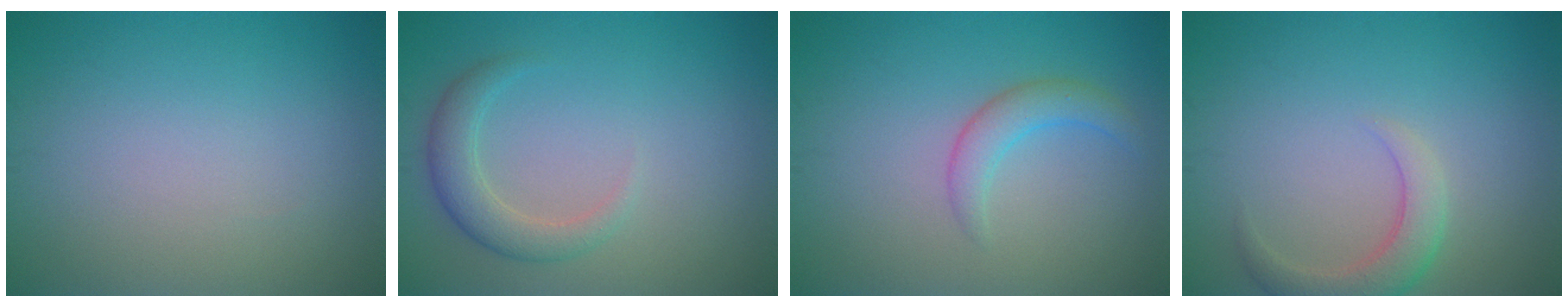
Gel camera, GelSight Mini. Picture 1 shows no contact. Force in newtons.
{"total": 2.8, "press": 2.8, "slide": 0.2}
{"total": 2.4, "press": 2.4, "slide": 0.0}
{"total": 3.0, "press": 3.0, "slide": 0.3}